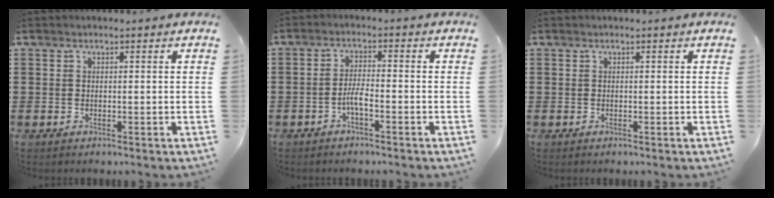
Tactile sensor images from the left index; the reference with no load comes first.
{"total": 3.1, "force": [-1.4, 0.6, 2.7], "torque": [-0.055, 0.002, -0.027]}
{"total": 0.0}